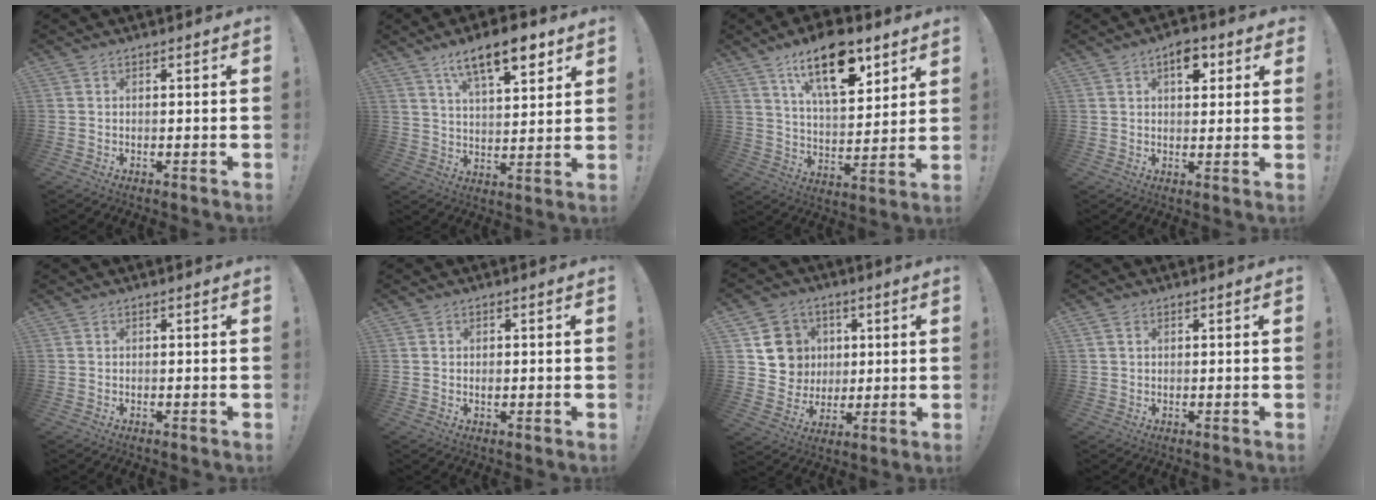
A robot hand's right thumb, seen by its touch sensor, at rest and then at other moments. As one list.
[{"total": 13.2, "force": [8.1, 4.4, 9.5], "torque": [-0.145, -0.034, 0.135]}, {"total": 18.2, "force": [10.3, 8.2, 12.5], "torque": [-0.191, -0.048, 0.174]}, {"total": 6.9, "force": [3.0, 4.2, 4.6], "torque": [-0.039, -0.009, 0.046]}, {"total": 0.0}, {"total": 1.1, "force": [0.0, 1.1, 0.3], "torque": [0.003, 0.000, -0.003]}, {"total": 11.8, "force": [3.4, 10.9, 3.0], "torque": [-0.031, -0.009, 0.074]}, {"total": 1.5, "force": [0.7, 1.1, 0.7], "torque": [-0.010, 0.002, 0.013]}]